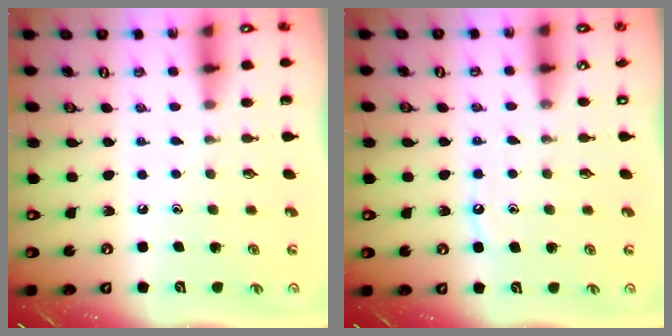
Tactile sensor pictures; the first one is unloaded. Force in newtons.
{"total": 4.8, "press": 4.8, "slide": 0.5}